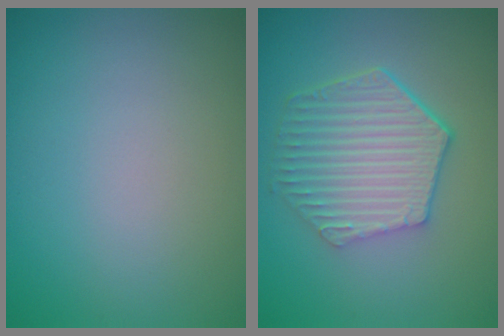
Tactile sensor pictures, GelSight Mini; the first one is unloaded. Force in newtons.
{"total": 6.1, "press": 4.6, "slide": 4.1}